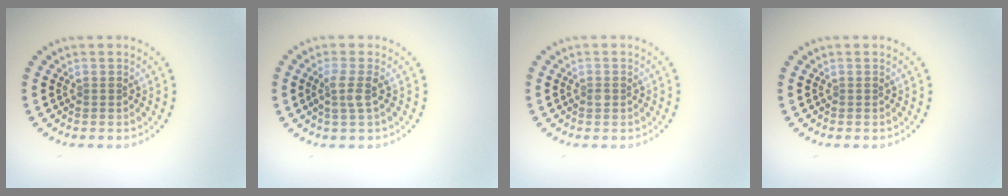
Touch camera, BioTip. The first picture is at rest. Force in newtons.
{"total": 1.9, "press": 1.5, "slide": 1.1}
{"total": 0.8, "press": 0.8, "slide": 0.2}
{"total": 0.0}